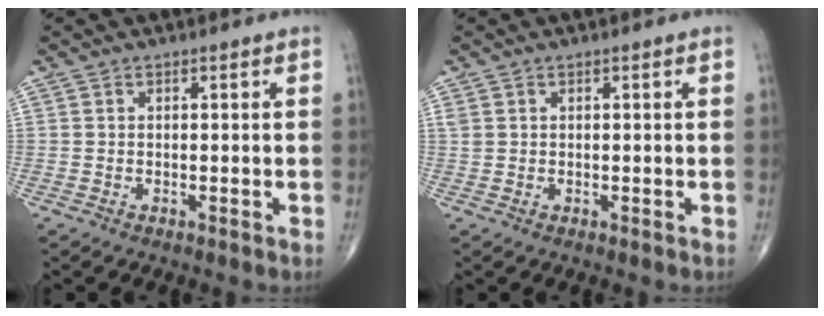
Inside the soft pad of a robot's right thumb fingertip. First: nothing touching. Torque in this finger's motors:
{"motor_torque": [-0.20, 0.06, 0.45, 0.20, 0.00]}